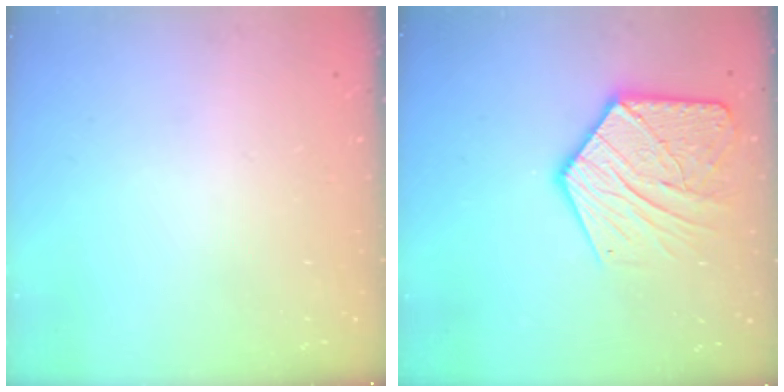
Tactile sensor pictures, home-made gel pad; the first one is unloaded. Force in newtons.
{"total": 16.1, "press": 16.1, "slide": 1.1}